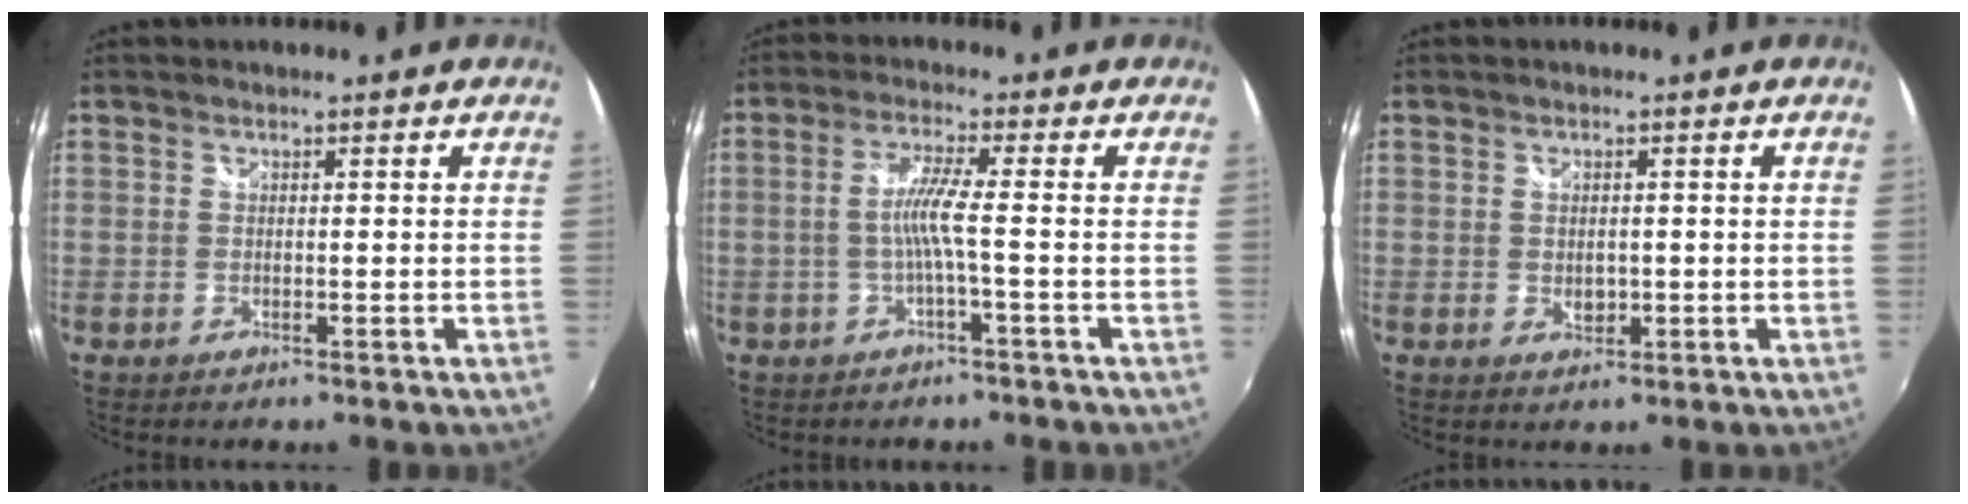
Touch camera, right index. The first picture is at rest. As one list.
[{"total": 4.5, "force": [-1.2, -1.0, 4.3], "torque": [-0.093, 0.000, -0.020]}, {"total": 2.4, "force": [-0.3, 1.8, 1.5], "torque": [-0.024, -0.003, -0.003]}]